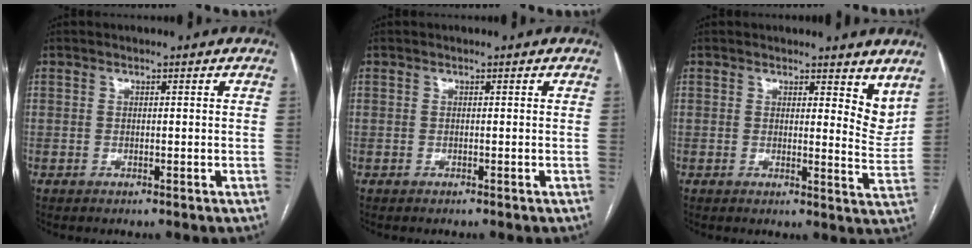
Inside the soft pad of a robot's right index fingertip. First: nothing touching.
{"total": 0.0}
{"total": 5.9, "force": [4.7, 2.1, 3.0], "torque": [-0.020, -0.029, 0.047]}